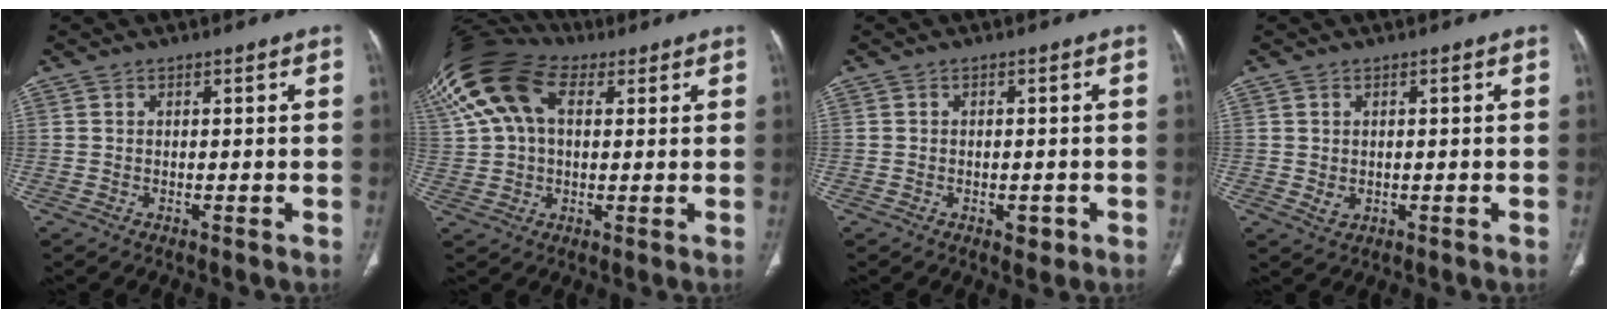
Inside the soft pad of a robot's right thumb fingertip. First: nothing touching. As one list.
[{"total": 19.8, "force": [8.5, 12.0, 13.2], "torque": [-0.311, 0.044, 0.156]}, {"total": 2.1, "force": [-0.9, 1.3, 1.4], "torque": [-0.010, 0.001, -0.007]}, {"total": 1.9, "force": [0.0, 1.5, 1.2], "torque": [-0.020, -0.003, 0.008]}]